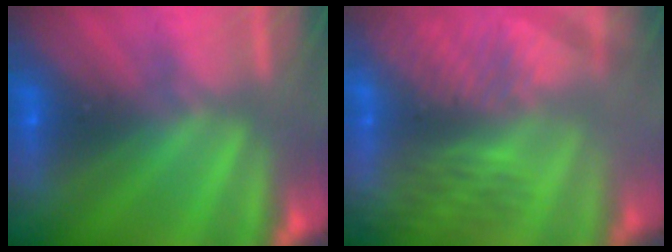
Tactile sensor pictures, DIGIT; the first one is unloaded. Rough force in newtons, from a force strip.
{"total": 9.2}